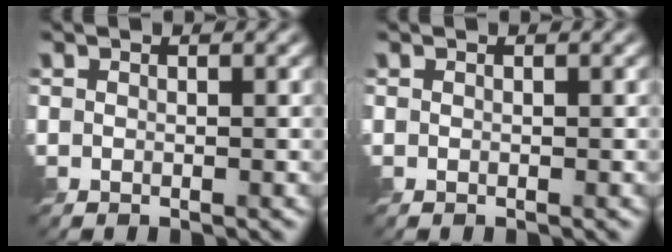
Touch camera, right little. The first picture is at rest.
{"total": 0.0}